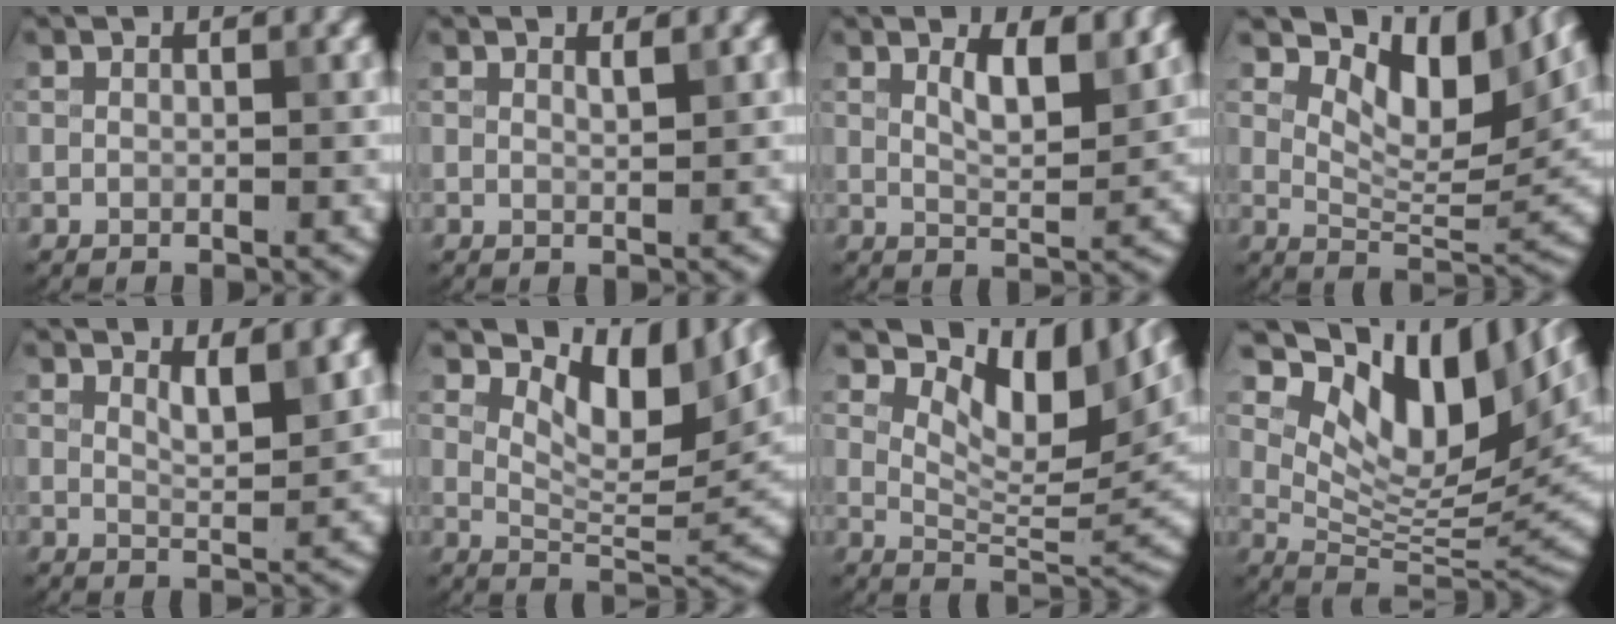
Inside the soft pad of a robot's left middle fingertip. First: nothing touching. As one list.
[{"total": 0.8, "force": [0.7, 0.1, 0.4], "torque": [-0.005, -0.002, 0.012]}, {"total": 3.8, "force": [2.0, 1.2, 3.0], "torque": [-0.054, -0.006, 0.036]}, {"total": 8.3, "force": [4.9, 3.7, 5.6], "torque": [-0.080, -0.004, 0.081]}, {"total": 2.8, "force": [1.7, 0.7, 2.2], "torque": [-0.032, -0.006, 0.029]}, {"total": 8.2, "force": [4.6, 3.7, 5.7], "torque": [-0.082, -0.004, 0.075]}, {"total": 9.3, "force": [5.5, 4.0, 6.3], "torque": [-0.092, -0.001, 0.095]}, {"total": 12.7, "force": [6.9, 5.6, 9.1], "torque": [-0.146, -0.001, 0.131]}]